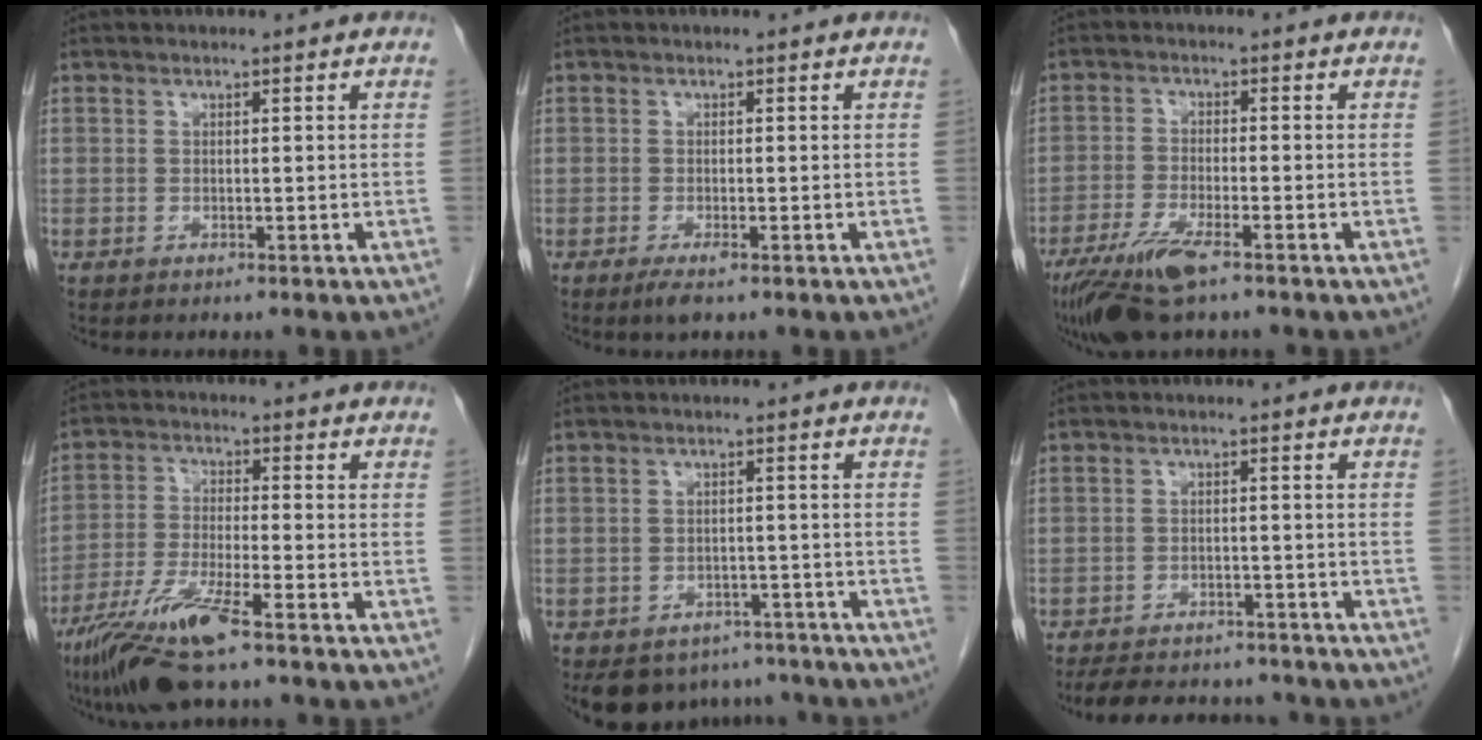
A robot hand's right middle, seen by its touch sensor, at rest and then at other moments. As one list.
[{"total": 2.0, "force": [-1.2, 0.4, 1.6], "torque": [-0.030, -0.004, -0.021]}, {"total": 8.3, "force": [-5.5, 1.5, 6.1], "torque": [-0.120, -0.019, -0.097]}, {"total": 10.5, "force": [-6.8, 0.7, 8.0], "torque": [-0.164, -0.026, -0.127]}, {"total": 9.5, "force": [-7.9, 5.2, 1.3], "torque": [-0.011, 0.010, -0.095]}, {"total": 11.8, "force": [-10.7, 3.6, 3.3], "torque": [-0.062, 0.007, -0.139]}]